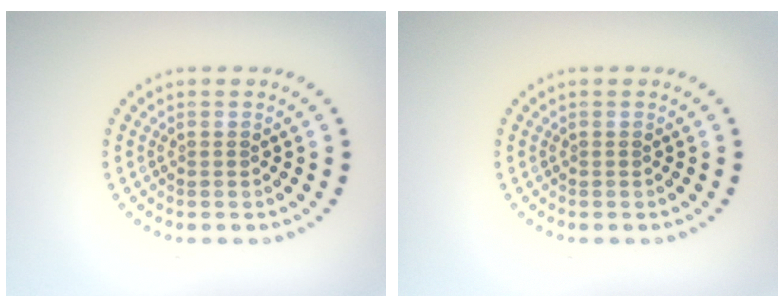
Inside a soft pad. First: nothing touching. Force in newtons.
{"total": 0.0}